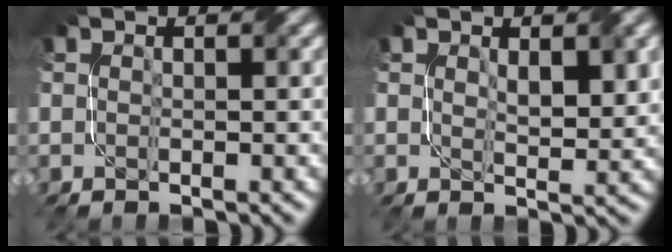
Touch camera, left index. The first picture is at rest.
{"total": 3.0, "force": [1.0, 1.3, 2.5], "torque": [-0.044, -0.005, 0.022]}